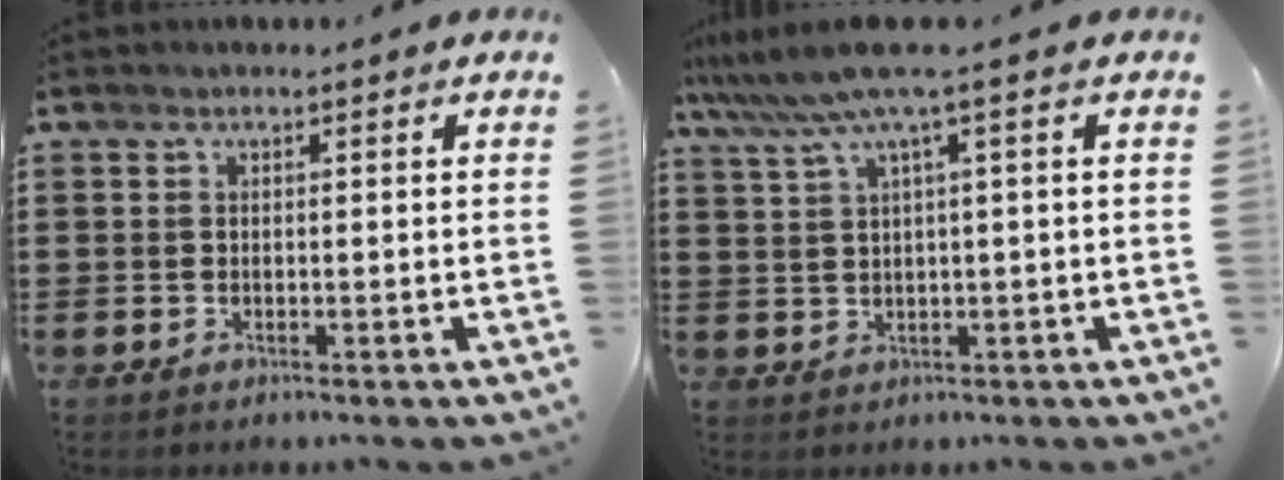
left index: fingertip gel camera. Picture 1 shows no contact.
{"total": 5.9, "force": [2.6, -0.6, 5.3], "torque": [-0.114, -0.014, 0.042]}